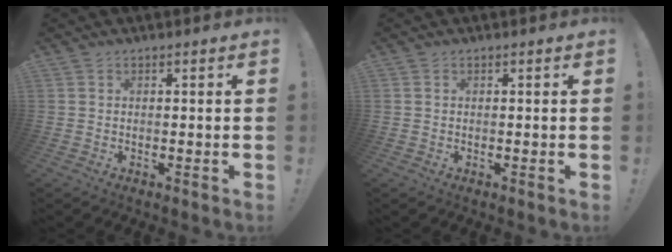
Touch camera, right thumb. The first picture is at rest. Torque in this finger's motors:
{"motor_torque": [0.08, -0.41, -0.06, 0.06, -0.09]}